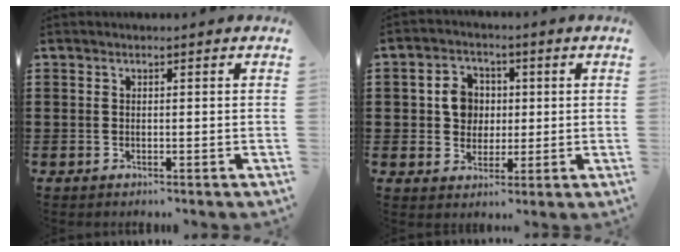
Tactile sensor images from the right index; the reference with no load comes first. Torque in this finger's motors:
{"motor_torque": [0.50, -0.48, 0.33, 0.09]}